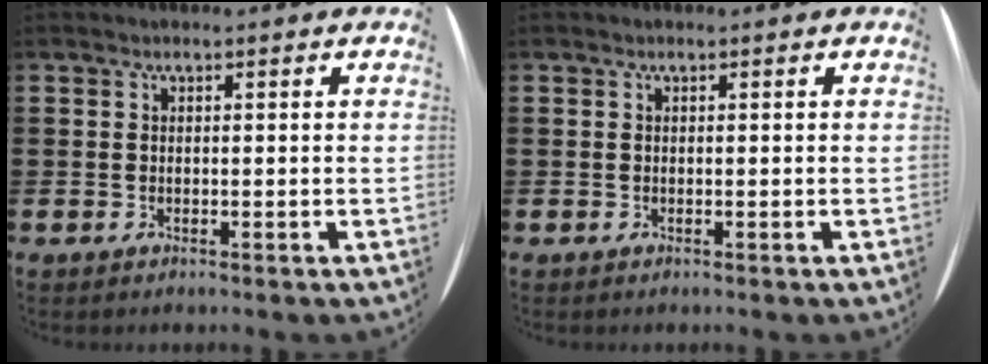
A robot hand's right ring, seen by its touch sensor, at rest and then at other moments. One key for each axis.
{"total": 0.0}